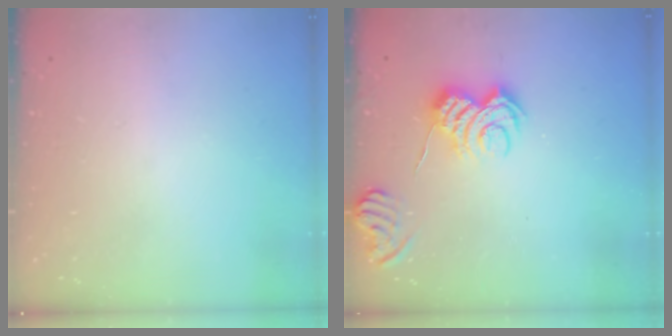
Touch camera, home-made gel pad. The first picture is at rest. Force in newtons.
{"total": 5.4, "press": 5.3, "slide": 1.0}